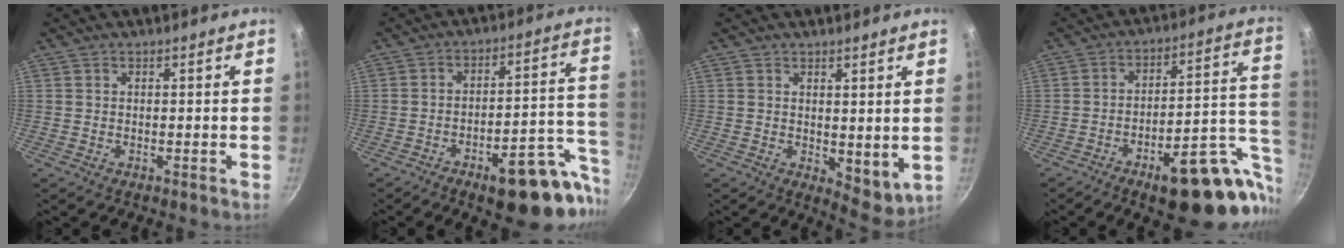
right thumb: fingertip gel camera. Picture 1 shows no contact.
{"total": 18.5, "force": [-10.3, 6.5, 14.0], "torque": [-0.129, 0.068, -0.140]}
{"total": 6.0, "force": [1.5, 3.0, 4.9], "torque": [-0.058, -0.025, 0.026]}
{"total": 21.4, "force": [-9.6, 8.1, 17.3], "torque": [-0.178, 0.050, -0.133]}